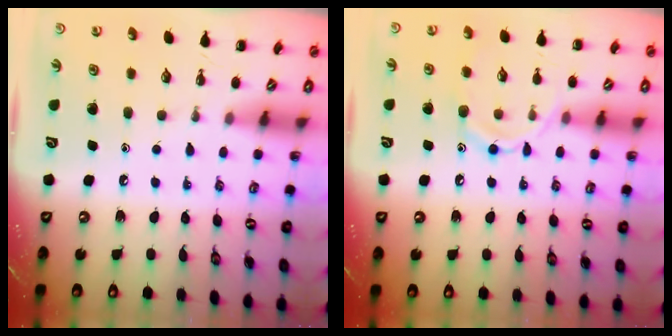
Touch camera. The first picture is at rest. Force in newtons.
{"total": 9.9, "press": 9.9, "slide": 1.0}